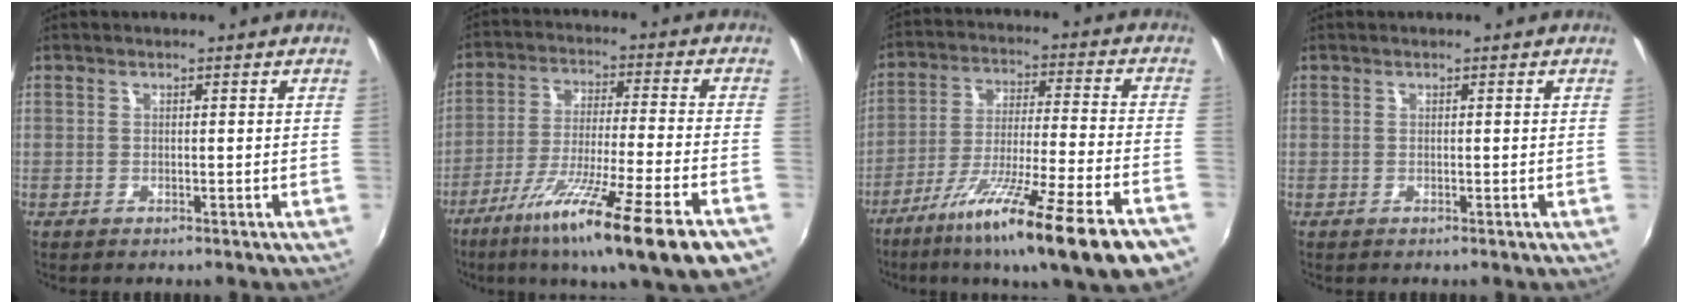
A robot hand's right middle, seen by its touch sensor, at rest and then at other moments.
{"total": 20.0, "force": [-12.6, 0.2, 15.6], "torque": [-0.272, -0.071, -0.202]}
{"total": 21.6, "force": [-14.6, 0.2, 16.0], "torque": [-0.276, -0.072, -0.231]}
{"total": 0.0}